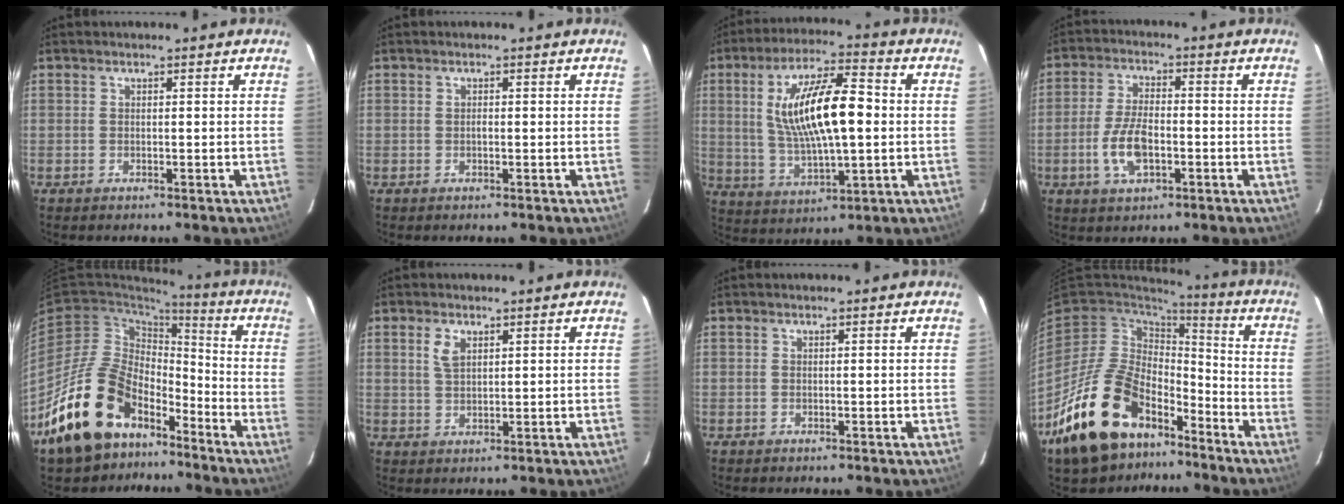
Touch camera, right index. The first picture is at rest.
{"total": 1.3, "force": [-0.5, 0.6, 1.0], "torque": [-0.017, 0.006, -0.009]}
{"total": 16.7, "force": [1.5, 5.2, 15.7], "torque": [-0.290, 0.009, 0.036]}
{"total": 8.2, "force": [-2.5, 3.9, 6.8], "torque": [-0.143, 0.000, -0.045]}
{"total": 20.9, "force": [-13.6, 12.3, 10.0], "torque": [-0.199, 0.022, -0.214]}
{"total": 3.1, "force": [1.4, 1.7, 2.2], "torque": [-0.042, 0.004, 0.028]}
{"total": 0.0}
{"total": 22.8, "force": [-14.1, 12.9, 12.5], "torque": [-0.252, 0.004, -0.220]}